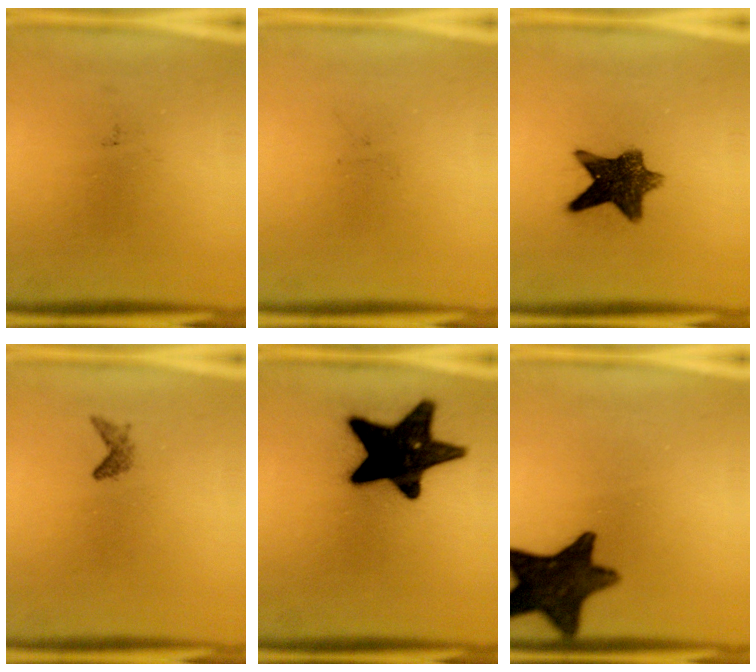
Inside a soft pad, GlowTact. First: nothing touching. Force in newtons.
{"total": 0.0}
{"total": 10.1}
{"total": 1.1}
{"total": 18.7}
{"total": 14.0}